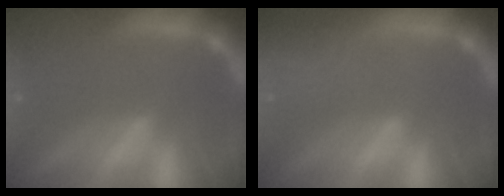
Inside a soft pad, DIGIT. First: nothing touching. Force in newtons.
{"total": 3.5}